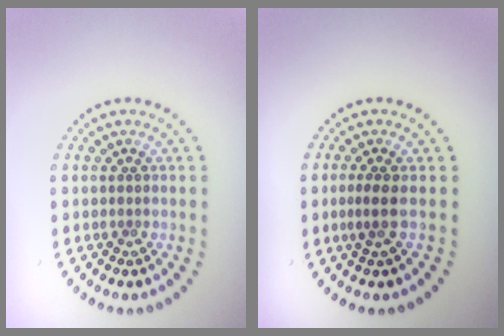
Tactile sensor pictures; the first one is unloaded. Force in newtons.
{"total": 1.7, "press": 1.3, "slide": 1.1}